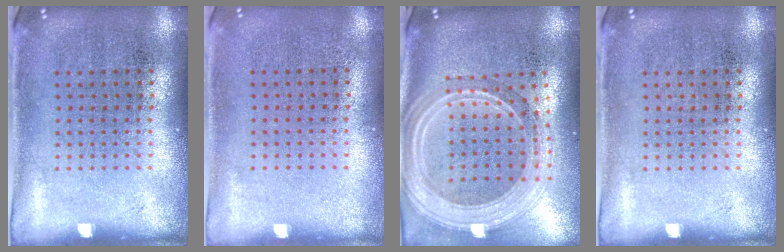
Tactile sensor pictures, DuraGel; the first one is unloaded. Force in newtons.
{"total": 0.0}
{"total": 2.8, "press": 2.3, "slide": 1.6}
{"total": 0.0}